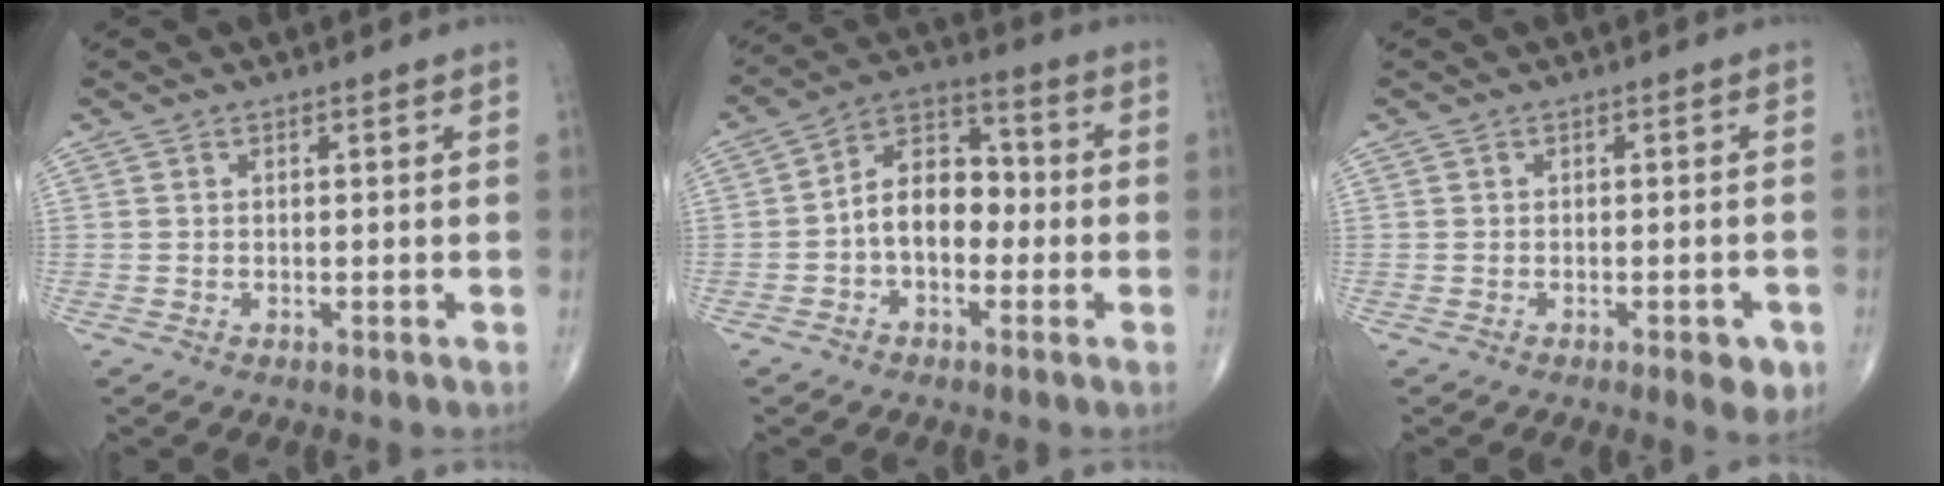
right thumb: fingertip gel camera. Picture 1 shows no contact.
{"total": 10.1, "force": [-1.6, 6.8, 7.3], "torque": [-0.092, 0.038, -0.045]}
{"total": 3.7, "force": [-1.7, 1.4, 3.0], "torque": [-0.027, 0.003, -0.017]}